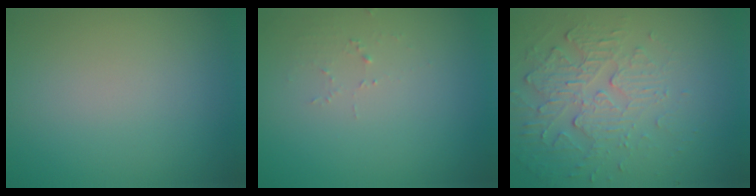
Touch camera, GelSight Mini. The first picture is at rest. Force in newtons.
{"total": 1.1, "press": 1.1, "slide": 0.1}
{"total": 4.9, "press": 3.3, "slide": 3.6}